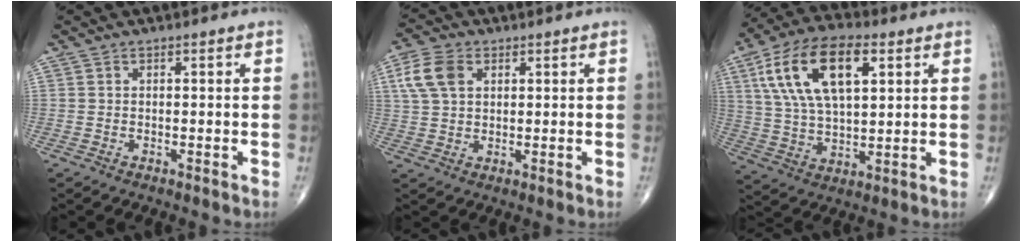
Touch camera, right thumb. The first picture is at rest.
{"total": 7.5, "force": [2.5, 5.0, 5.0], "torque": [-0.103, 0.006, 0.048]}
{"total": 18.0, "force": [6.4, 8.6, 14.4], "torque": [-0.263, 0.000, 0.116]}